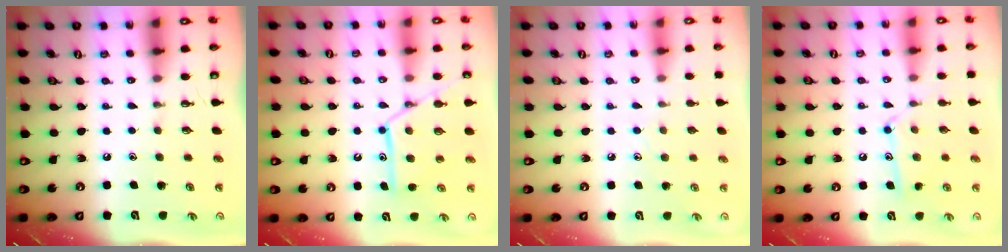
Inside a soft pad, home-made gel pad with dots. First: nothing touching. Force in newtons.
{"total": 14.2, "press": 14.2, "slide": 1.1}
{"total": 5.1, "press": 5.0, "slide": 0.6}
{"total": 11.6, "press": 11.6, "slide": 0.7}